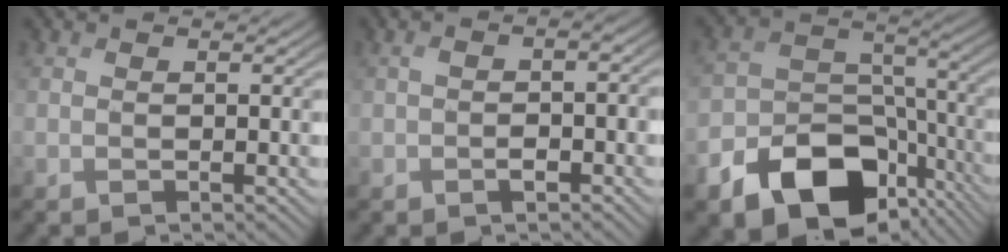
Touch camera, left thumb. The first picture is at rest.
{"total": 3.9, "force": [-1.0, 2.0, 3.2], "torque": [-0.056, -0.002, -0.017]}
{"total": 14.9, "force": [-8.6, 9.2, 8.0], "torque": [-0.168, -0.036, -0.142]}